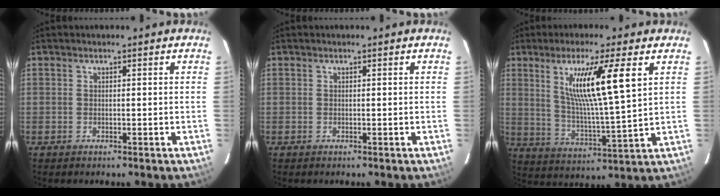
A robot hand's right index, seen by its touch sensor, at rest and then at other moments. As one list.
[{"total": 0.0}, {"total": 13.1, "force": [4.8, 0.0, 12.2], "torque": [-0.227, -0.007, 0.088]}]